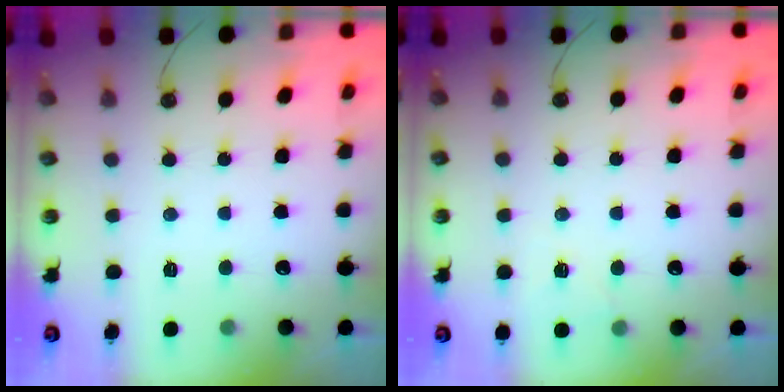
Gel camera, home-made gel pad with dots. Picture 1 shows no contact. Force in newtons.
{"total": 4.5, "press": 4.1, "slide": 1.8}